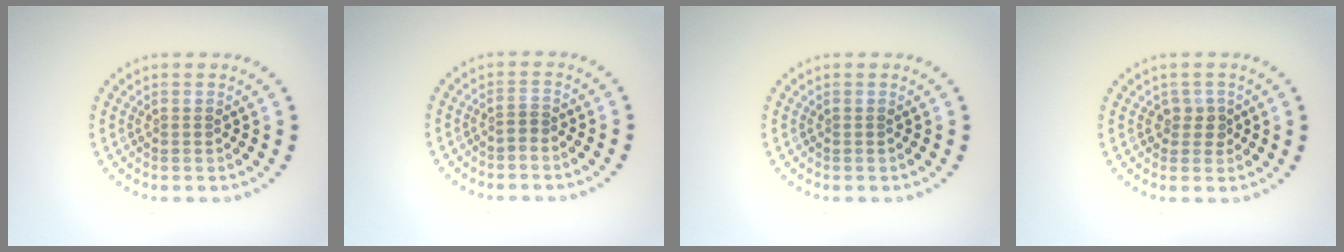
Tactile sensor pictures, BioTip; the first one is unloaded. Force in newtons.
{"total": 0.7, "press": 0.3, "slide": 0.6}
{"total": 0.0}
{"total": 1.5, "press": 1.2, "slide": 0.9}